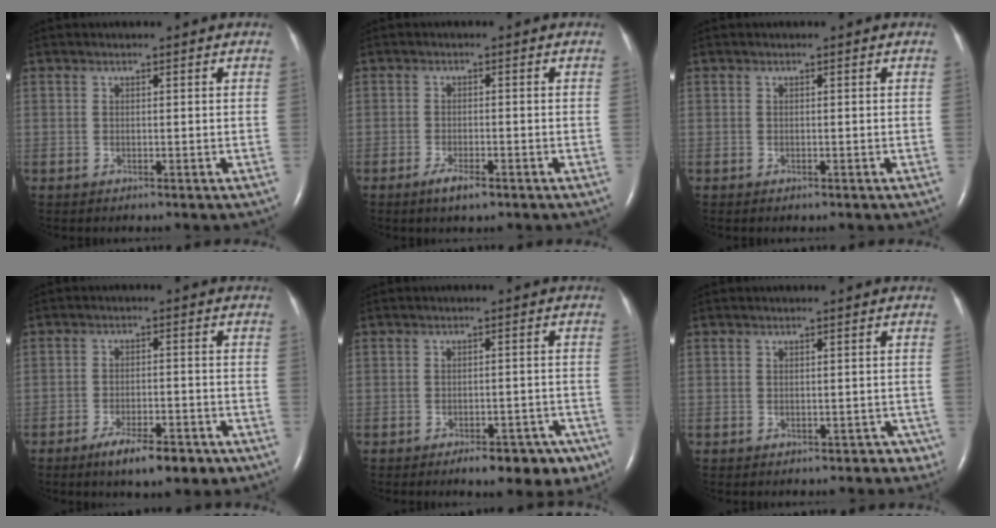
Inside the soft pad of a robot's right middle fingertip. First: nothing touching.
{"total": 2.9, "force": [-1.9, 0.6, 2.1], "torque": [-0.043, -0.003, -0.033]}
{"total": 0.0}
{"total": 7.6, "force": [-5.2, 2.1, 5.1], "torque": [-0.080, -0.005, -0.078]}
{"total": 7.9, "force": [-5.6, 3.3, 4.5], "torque": [-0.033, 0.014, -0.071]}
{"total": 3.3, "force": [-2.2, 2.1, 1.4], "torque": [0.004, 0.007, -0.021]}